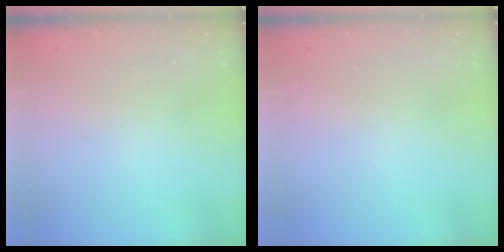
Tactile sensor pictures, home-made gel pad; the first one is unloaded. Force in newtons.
{"total": 0.0}